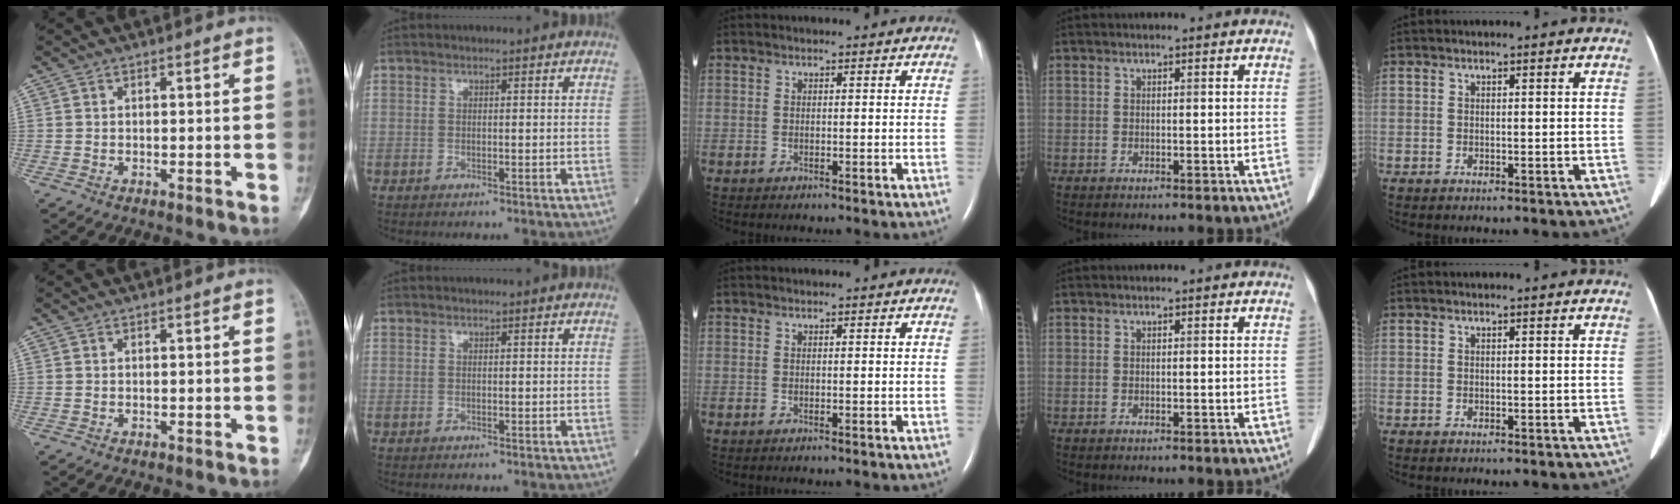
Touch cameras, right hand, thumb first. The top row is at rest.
{}